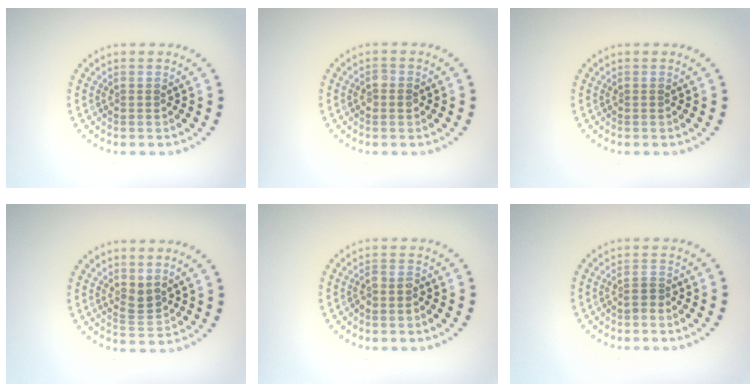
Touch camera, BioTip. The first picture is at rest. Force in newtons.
{"total": 1.0, "press": 1.0, "slide": 0.1}
{"total": 0.0}
{"total": 1.8, "press": 1.5, "slide": 1.1}
{"total": 1.1, "press": 0.9, "slide": 0.6}
{"total": 0.9, "press": 0.6, "slide": 0.6}